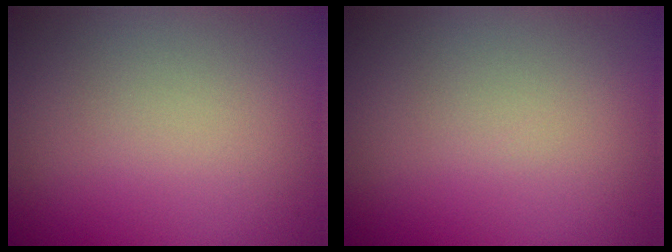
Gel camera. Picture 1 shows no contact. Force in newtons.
{"total": 0.0}